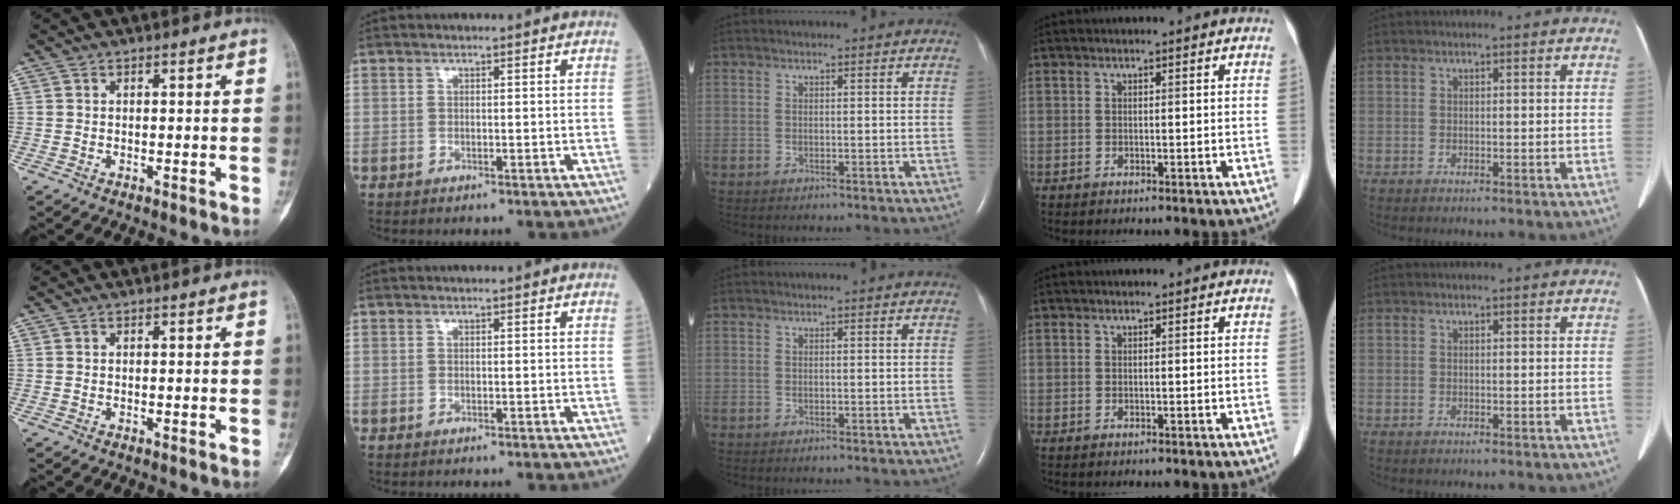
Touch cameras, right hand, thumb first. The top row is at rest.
{}